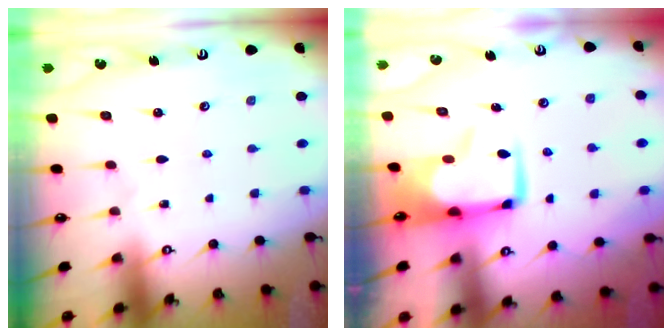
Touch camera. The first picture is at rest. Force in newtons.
{"total": 1.4, "press": 1.0, "slide": 1.0}